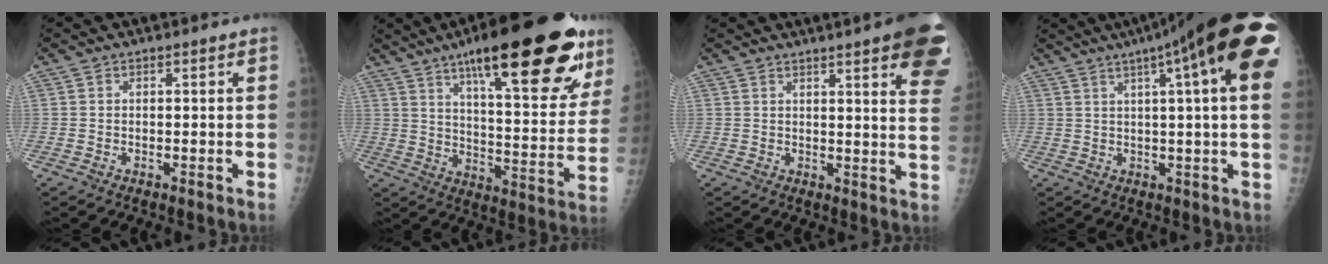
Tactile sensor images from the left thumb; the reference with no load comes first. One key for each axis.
{"total": 28.6, "fx": 16.7, "fy": 8.1, "fz": 21.8, "tx": -0.276, "ty": -0.046, "tz": 0.245}
{"total": 16.4, "fx": 9.1, "fy": 3.1, "fz": 13.3, "tx": -0.146, "ty": -0.030, "tz": 0.094}
{"total": 21.9, "fx": 10.0, "fy": 3.1, "fz": 19.2, "tx": -0.261, "ty": 0.022, "tz": 0.124}